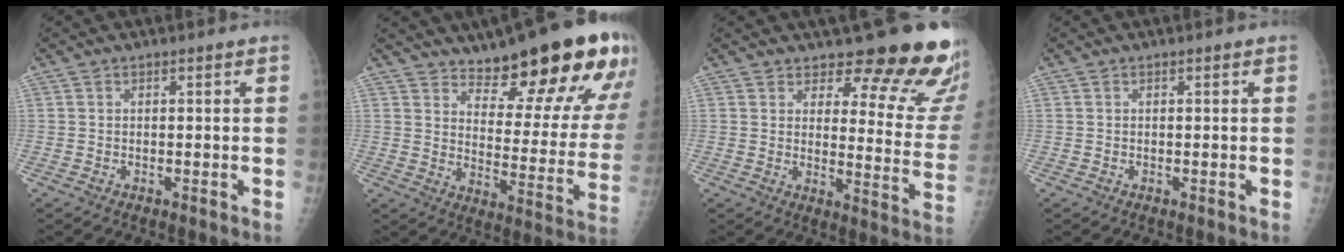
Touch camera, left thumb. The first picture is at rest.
{"total": 22.5, "force": [15.7, 6.8, 14.5], "torque": [-0.149, -0.098, 0.213]}
{"total": 17.5, "force": [15.1, 4.9, 7.3], "torque": [-0.039, -0.130, 0.169]}
{"total": 0.0}